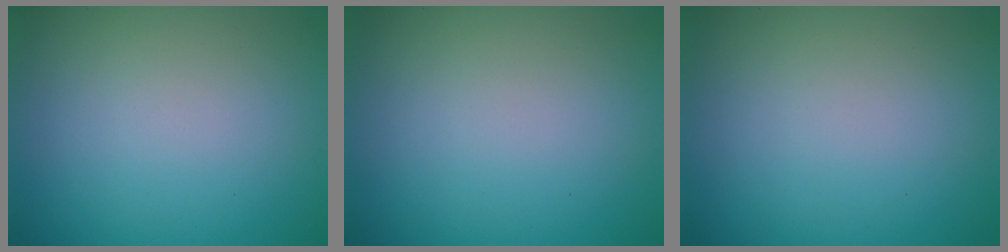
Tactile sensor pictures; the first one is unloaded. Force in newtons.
{"total": 0.0}
{"total": 0.0}